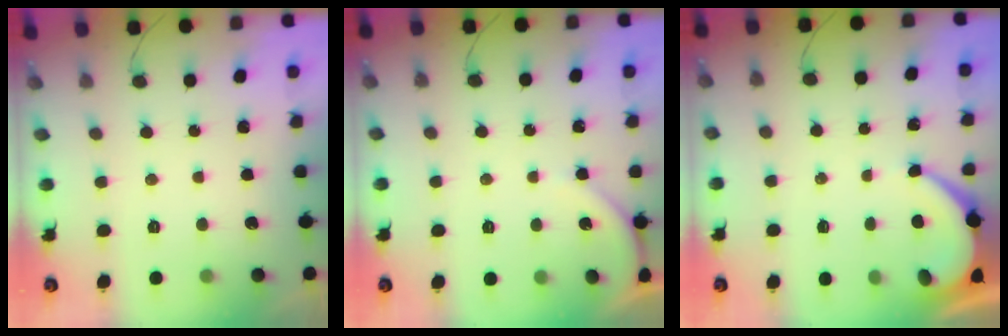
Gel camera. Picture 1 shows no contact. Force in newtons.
{"total": 4.0, "press": 4.0, "slide": 0.5}
{"total": 4.5, "press": 4.5, "slide": 0.5}